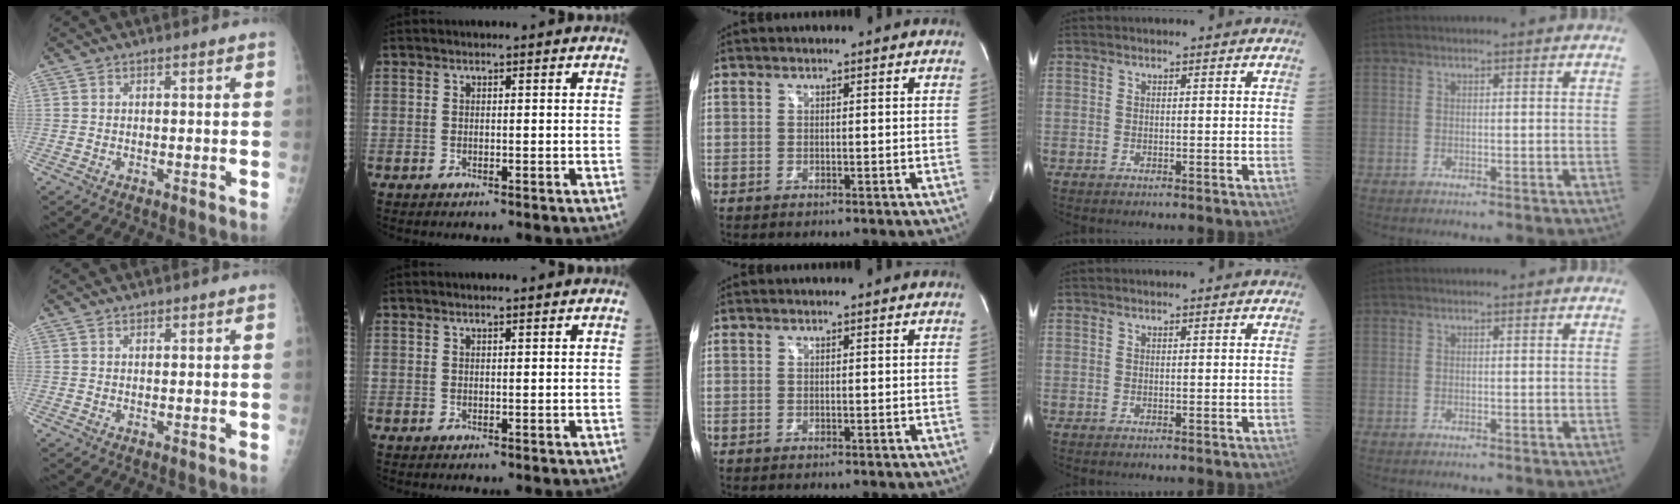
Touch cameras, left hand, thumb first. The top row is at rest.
{"thumb": {"total": 0.6, "force": [0.5, 0.3, 0.1], "torque": [-0.002, -0.003, 0.008]}, "index": {"total": 1.3, "force": [1.2, -0.1, 0.5], "torque": [-0.007, 0.007, 0.020]}}